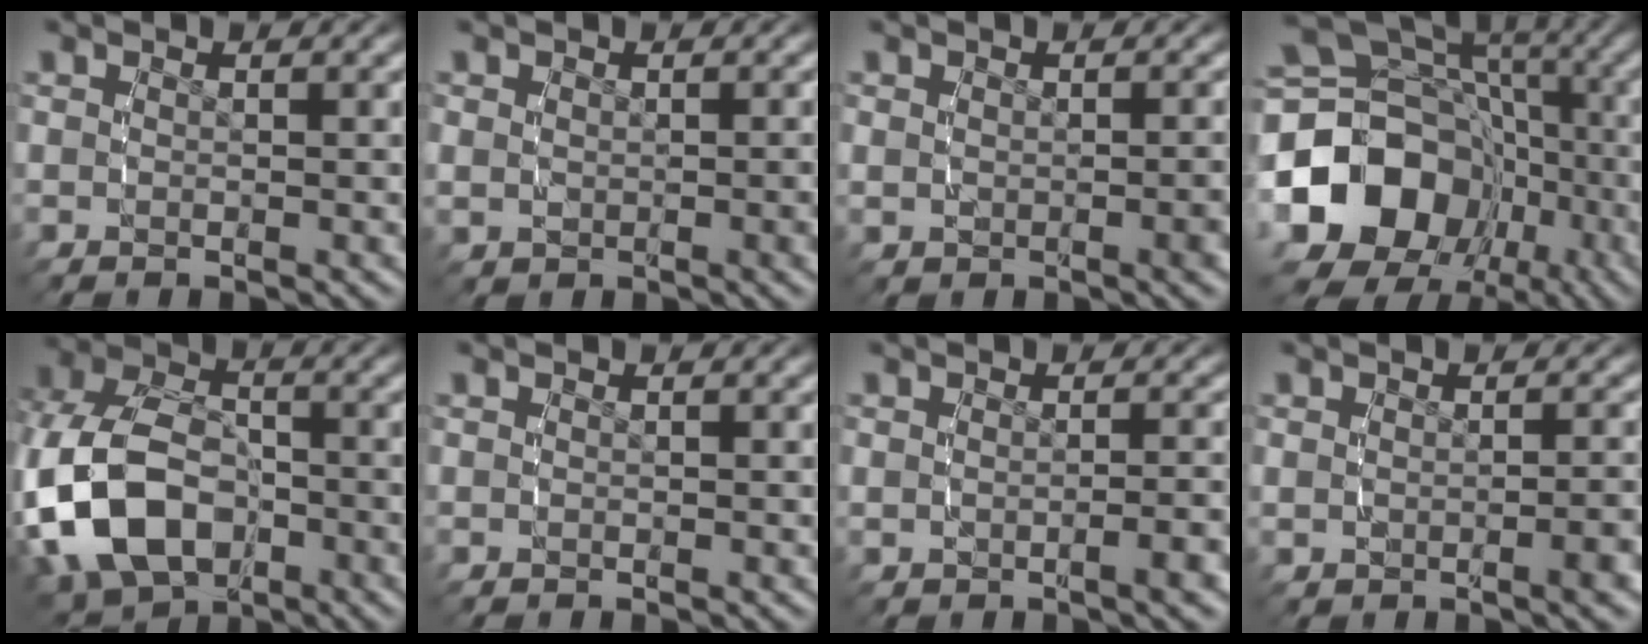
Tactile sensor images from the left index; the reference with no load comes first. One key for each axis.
{"total": 1.6, "fx": -0.1, "fy": 1.2, "fz": 1.0, "tx": -0.024, "ty": -0.008, "tz": 0.006}
{"total": 1.5, "fx": -0.2, "fy": 0.9, "fz": 1.2, "tx": -0.021, "ty": -0.002, "tz": 0.002}
{"total": 20.5, "fx": -3.7, "fy": 17.1, "fz": 10.7, "tx": -0.220, "ty": -0.058, "tz": -0.049}
{"total": 11.7, "fx": -2.2, "fy": 8.9, "fz": 7.2, "tx": -0.178, "ty": -0.048, "tz": -0.020}
{"total": 0.0}
{"total": 1.5, "fx": -0.6, "fy": 0.5, "fz": 1.3, "tx": -0.022, "ty": 0.007, "tz": -0.012}
{"total": 1.7, "fx": -0.4, "fy": 0.9, "fz": 1.4, "tx": -0.024, "ty": 0.005, "tz": -0.007}